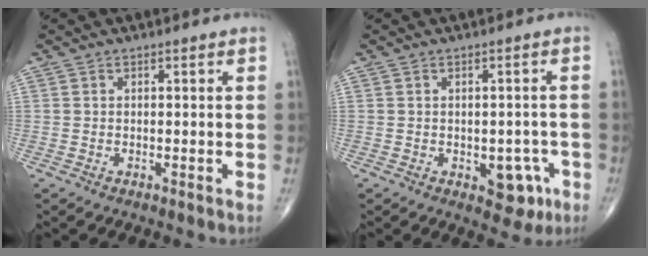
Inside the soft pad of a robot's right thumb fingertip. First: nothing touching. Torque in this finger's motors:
{"motor_torque": [2.93, 2.07, 0.18, -0.43, 0.00]}